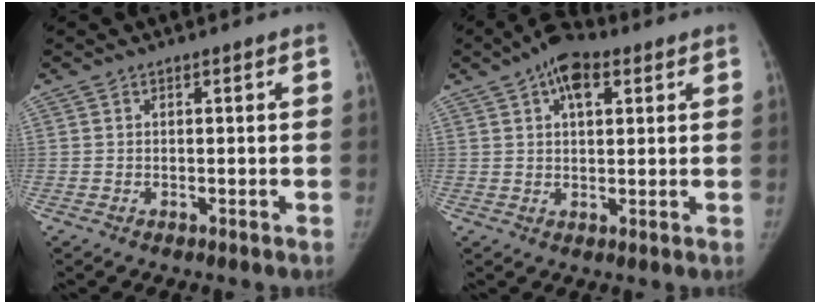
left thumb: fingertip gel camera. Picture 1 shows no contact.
{"total": 7.9, "force": [3.6, 4.2, 5.6], "torque": [-0.073, 0.006, 0.051]}